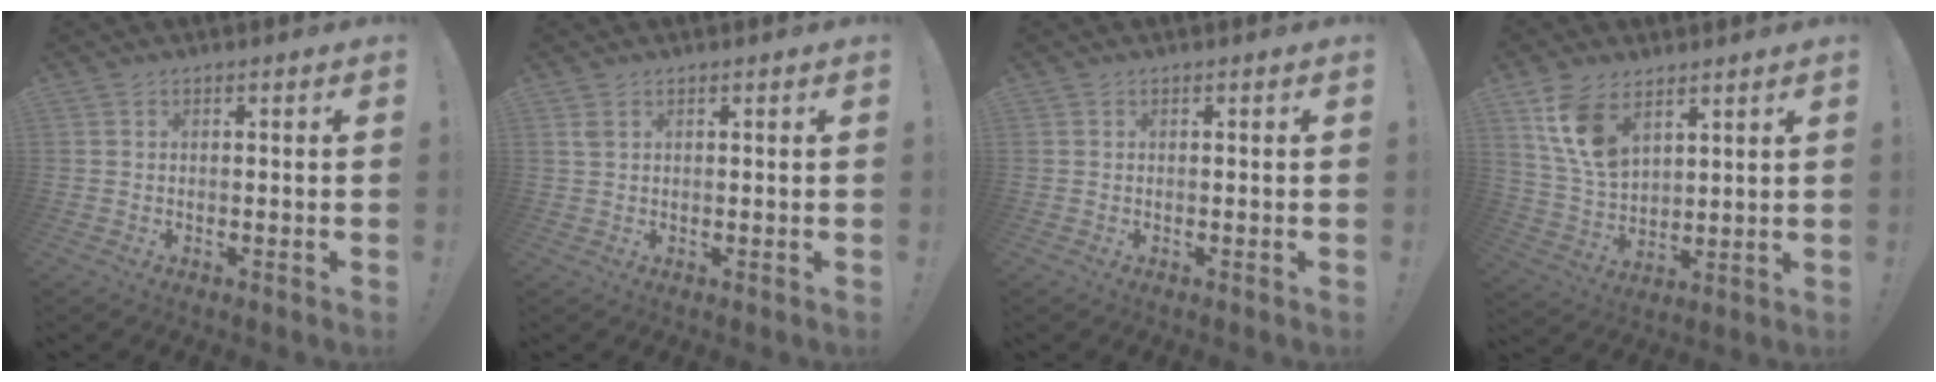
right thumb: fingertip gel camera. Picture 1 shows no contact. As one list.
[{"total": 1.5, "force": [0.9, 0.8, 0.9], "torque": [-0.019, 0.000, 0.016]}, {"total": 0.0}, {"total": 12.4, "force": [7.3, 7.4, 6.7], "torque": [-0.133, -0.030, 0.143]}]